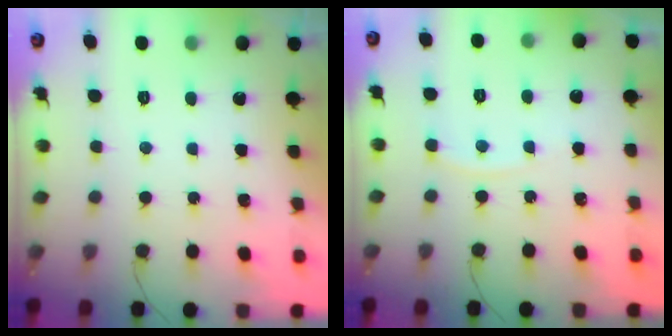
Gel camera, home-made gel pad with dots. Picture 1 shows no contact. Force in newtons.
{"total": 3.6, "press": 3.6, "slide": 0.5}